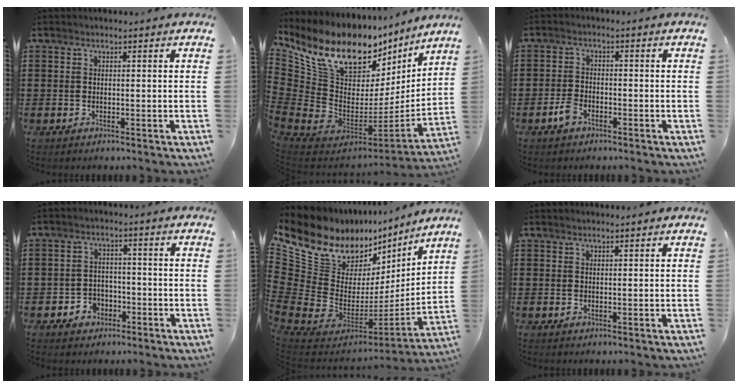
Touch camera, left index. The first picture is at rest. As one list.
[{"total": 14.5, "force": [9.9, 7.3, 7.5], "torque": [-0.156, -0.080, 0.173]}, {"total": 2.7, "force": [-1.7, 1.4, 1.6], "torque": [-0.044, 0.000, -0.037]}, {"total": 3.2, "force": [-2.3, 2.2, 0.6], "torque": [-0.018, 0.008, -0.049]}, {"total": 13.4, "force": [8.4, 8.5, 6.0], "torque": [-0.154, -0.079, 0.148]}, {"total": 0.5, "force": [0.5, 0.0, 0.1], "torque": [-0.004, -0.001, 0.010]}]